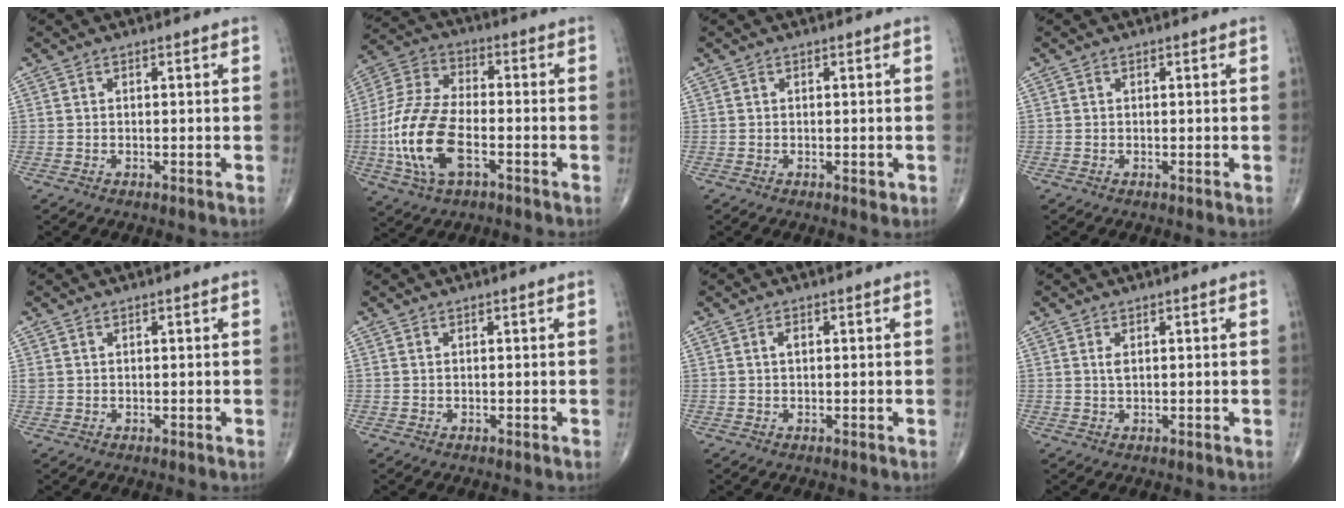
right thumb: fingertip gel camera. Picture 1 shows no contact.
{"total": 16.2, "force": [-4.5, 8.2, 13.2], "torque": [-0.285, 0.019, -0.087]}
{"total": 1.0, "force": [-0.1, 0.7, 0.7], "torque": [-0.007, -0.002, -0.002]}
{"total": 0.0}
{"total": 0.9, "force": [0.5, 0.7, 0.3], "torque": [-0.002, 0.002, 0.011]}
{"total": 0.0}
{"total": 1.5, "force": [0.4, 0.8, 1.1], "torque": [-0.020, 0.002, 0.006]}
{"total": 1.4, "force": [0.5, 0.6, 1.1], "torque": [-0.022, 0.000, 0.012]}